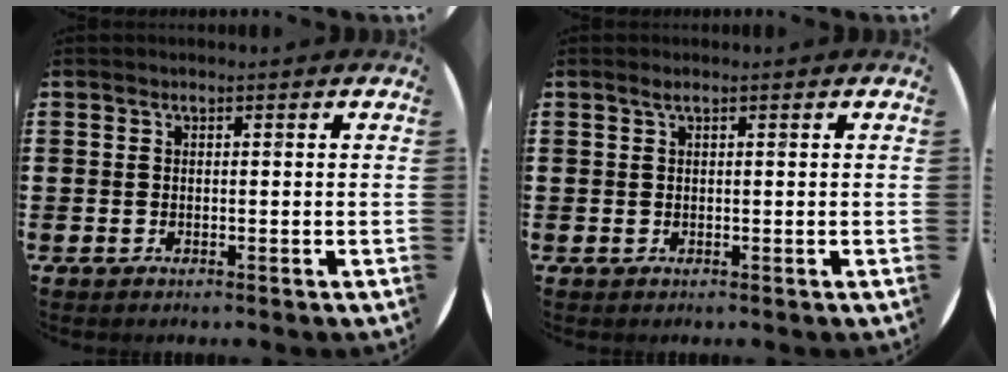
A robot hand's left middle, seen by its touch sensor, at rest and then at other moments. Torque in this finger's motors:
{"motor_torque": [0.25, -0.19, 0.01, 0.00]}